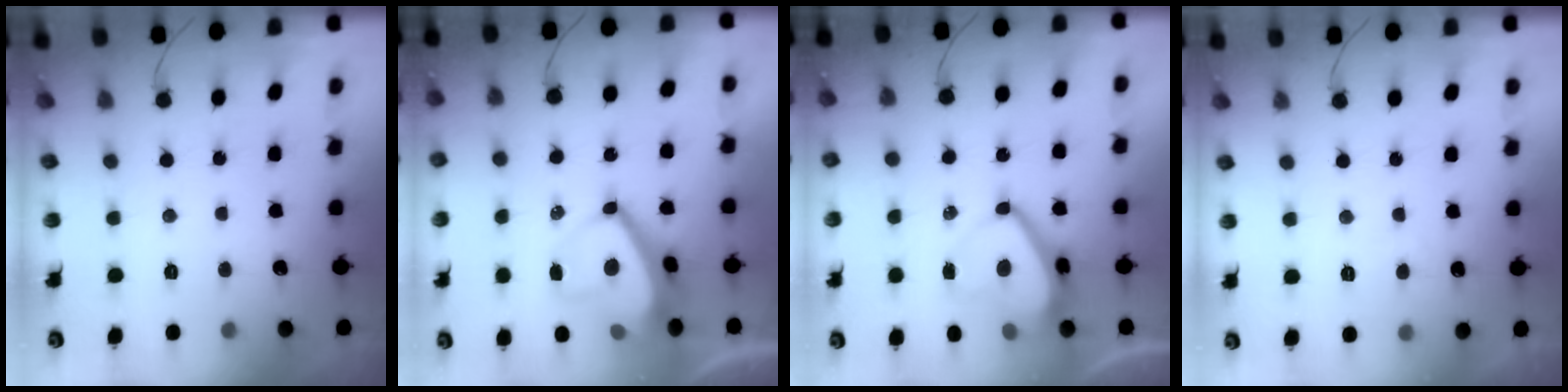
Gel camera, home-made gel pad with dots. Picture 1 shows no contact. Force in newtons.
{"total": 10.5, "press": 10.2, "slide": 2.5}
{"total": 12.2, "press": 12.2, "slide": 1.0}
{"total": 1.3, "press": 1.2, "slide": 0.6}